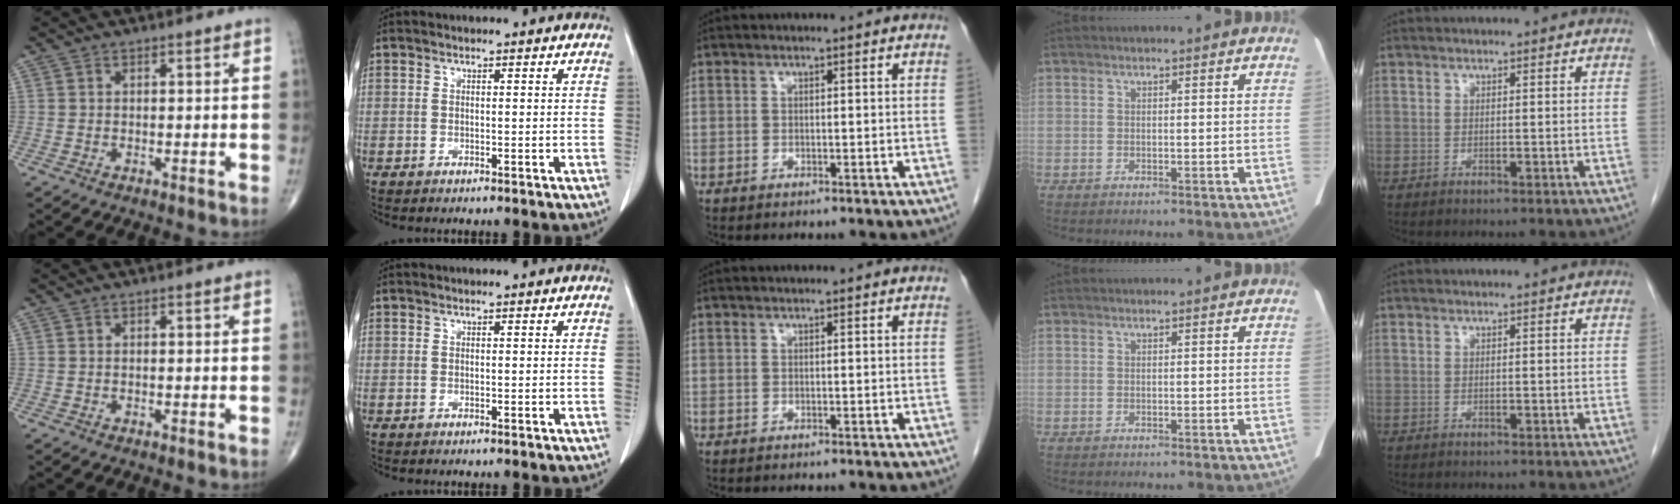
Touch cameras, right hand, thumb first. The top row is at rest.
{}